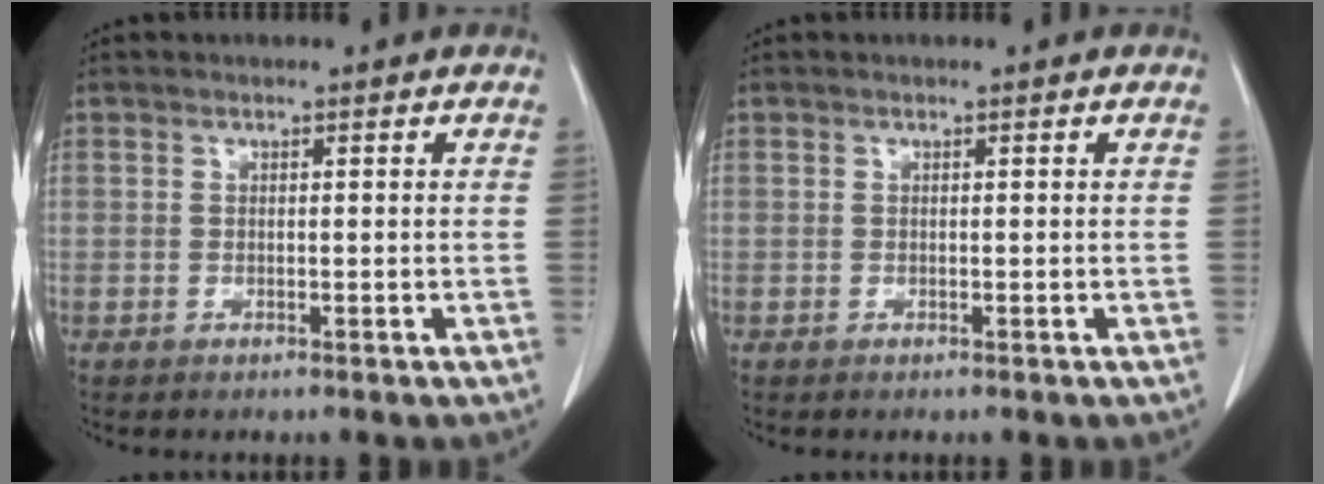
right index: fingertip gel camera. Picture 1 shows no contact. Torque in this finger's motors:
{"motor_torque": [0.00, 0.00, 0.00, 0.00]}